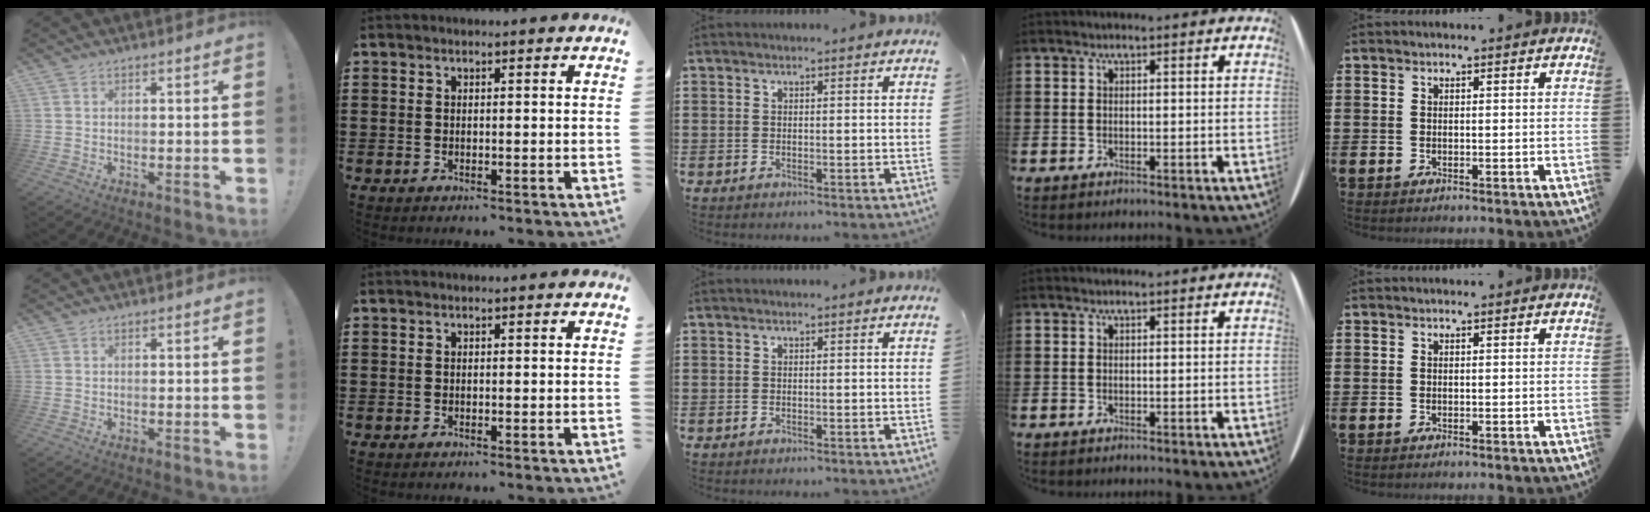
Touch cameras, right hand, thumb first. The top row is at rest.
{}